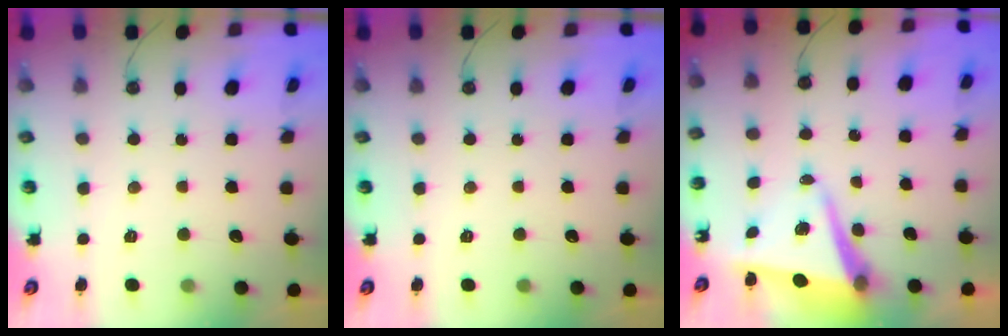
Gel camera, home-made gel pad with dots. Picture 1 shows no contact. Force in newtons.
{"total": 0.0}
{"total": 7.9, "press": 7.6, "slide": 2.0}